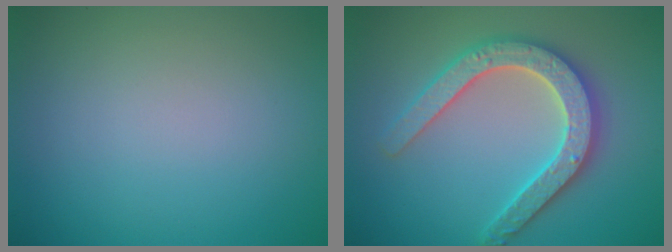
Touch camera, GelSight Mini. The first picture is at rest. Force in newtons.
{"total": 5.3, "press": 5.2, "slide": 1.0}